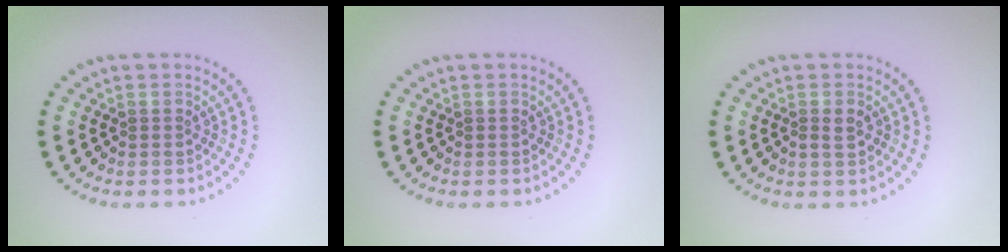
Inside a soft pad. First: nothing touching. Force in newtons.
{"total": 0.0}
{"total": 1.3, "press": 1.3, "slide": 0.4}